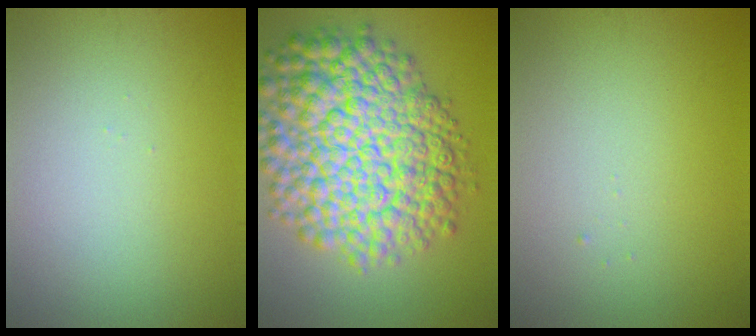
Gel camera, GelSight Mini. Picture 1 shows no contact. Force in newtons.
{"total": 12.8, "press": 12.8, "slide": 0.4}
{"total": 0.0}